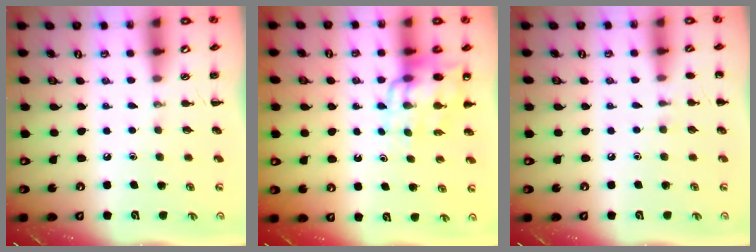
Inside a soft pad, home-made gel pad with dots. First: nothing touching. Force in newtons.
{"total": 12.0, "press": 11.6, "slide": 3.0}
{"total": 5.8, "press": 5.6, "slide": 1.6}